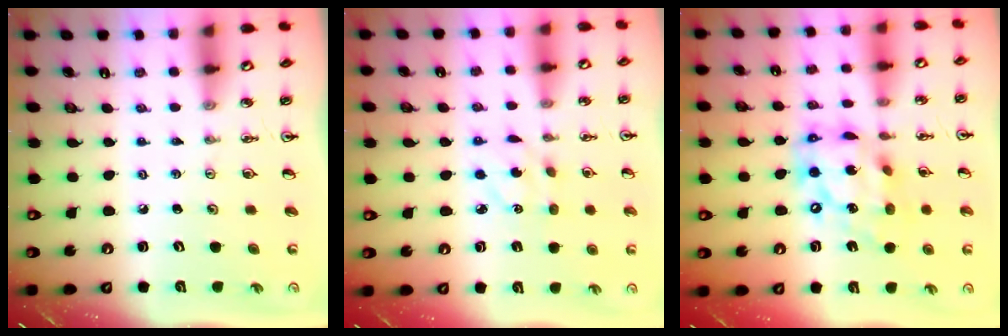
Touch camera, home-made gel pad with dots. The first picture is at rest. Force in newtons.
{"total": 3.9, "press": 3.9, "slide": 0.3}
{"total": 16.3, "press": 16.3, "slide": 1.1}